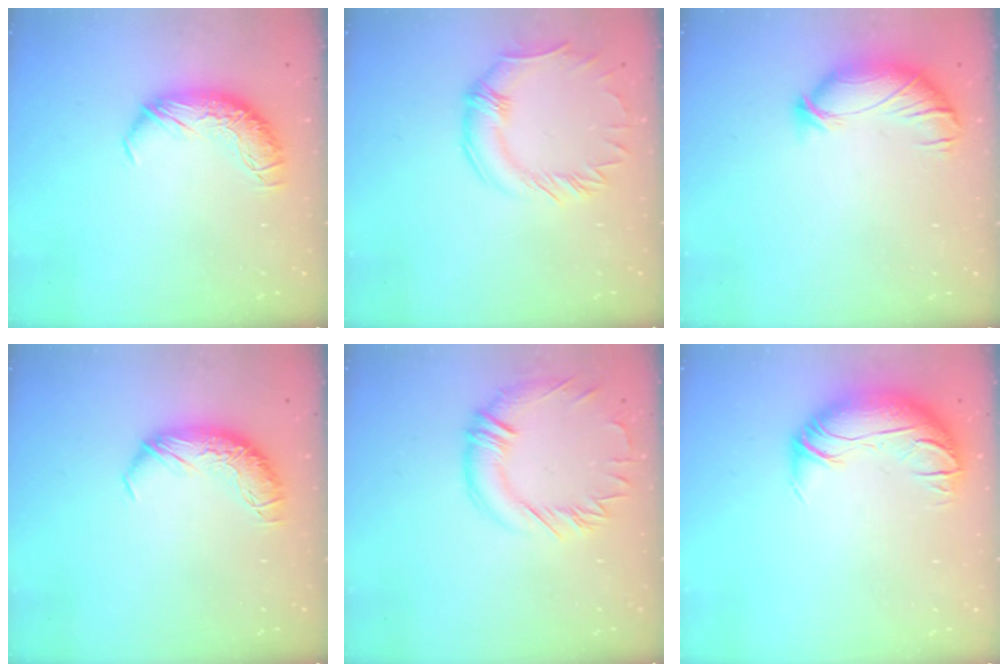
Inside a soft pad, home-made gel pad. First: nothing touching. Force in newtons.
{"total": 2.6, "press": 2.5, "slide": 0.9}
{"total": 4.4, "press": 4.2, "slide": 1.2}
{"total": 0.0}
{"total": 2.3, "press": 2.0, "slide": 1.2}
{"total": 3.0, "press": 1.0, "slide": 2.8}